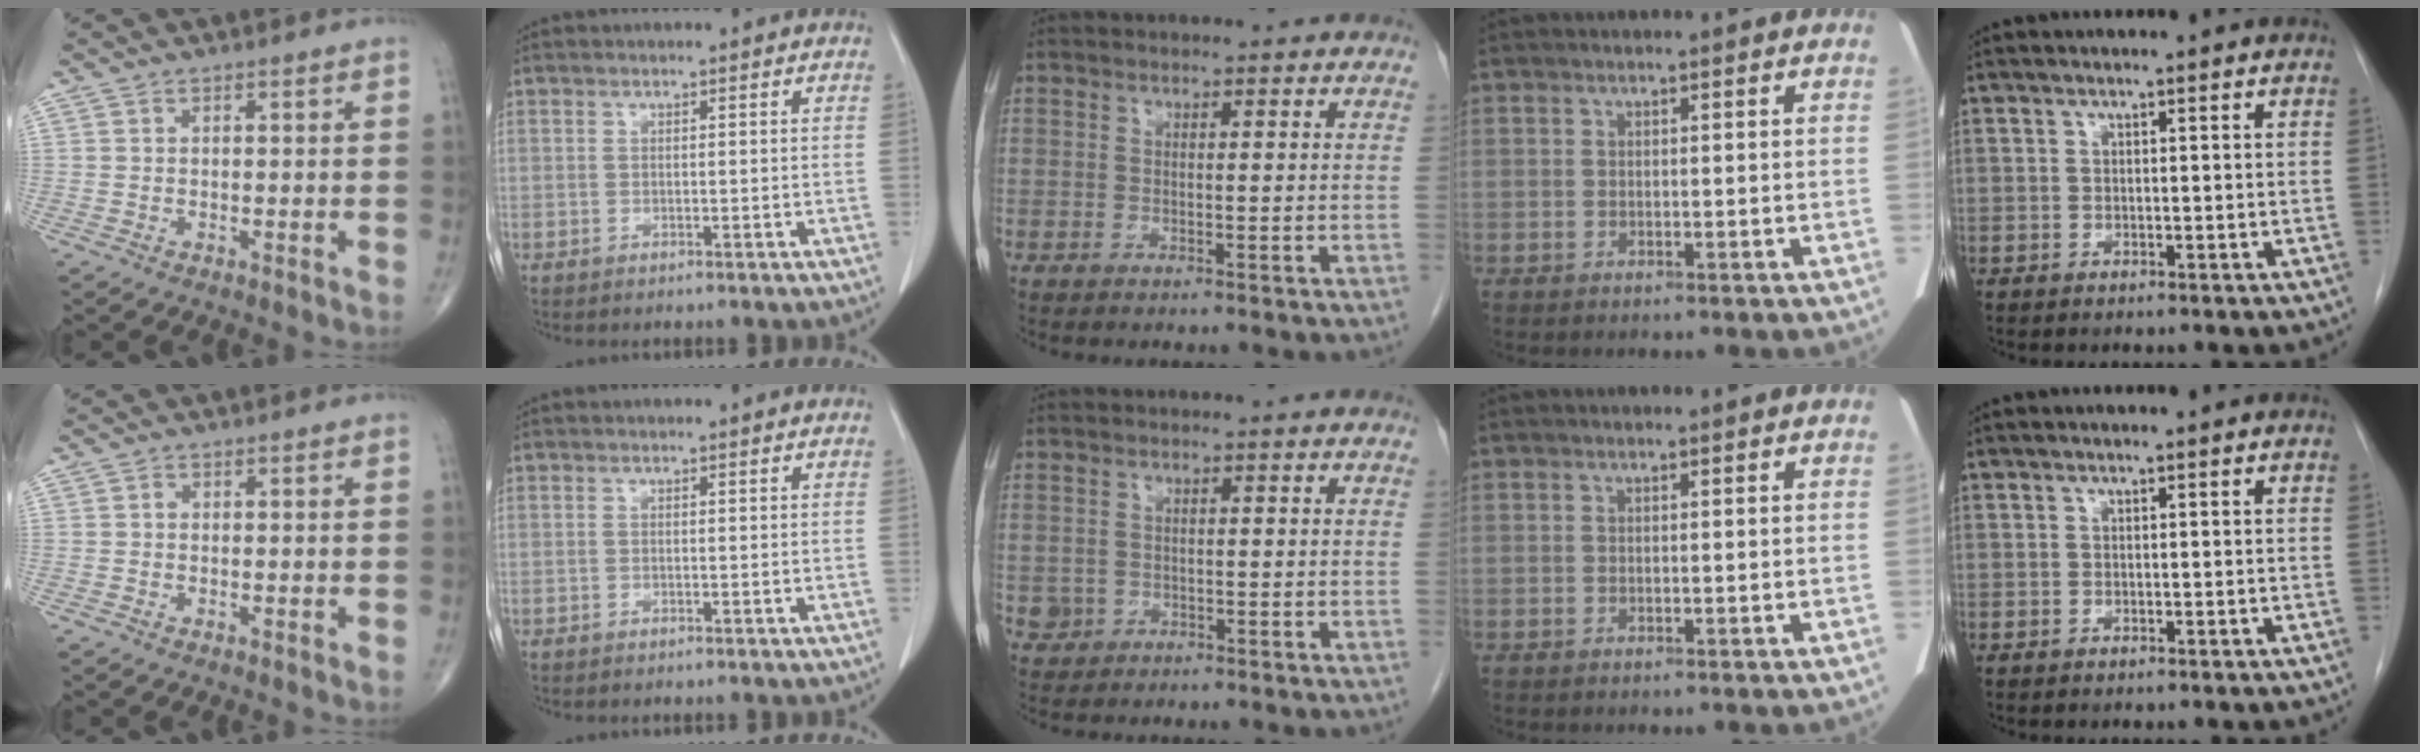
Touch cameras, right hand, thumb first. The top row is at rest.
{"thumb": {"total": 0.6, "force": [0.0, 0.5, 0.3], "torque": [-0.001, 0.002, -0.003]}, "middle": {"total": 1.9, "force": [-0.4, 1.8, 0.2], "torque": [0.000, 0.006, -0.002]}}